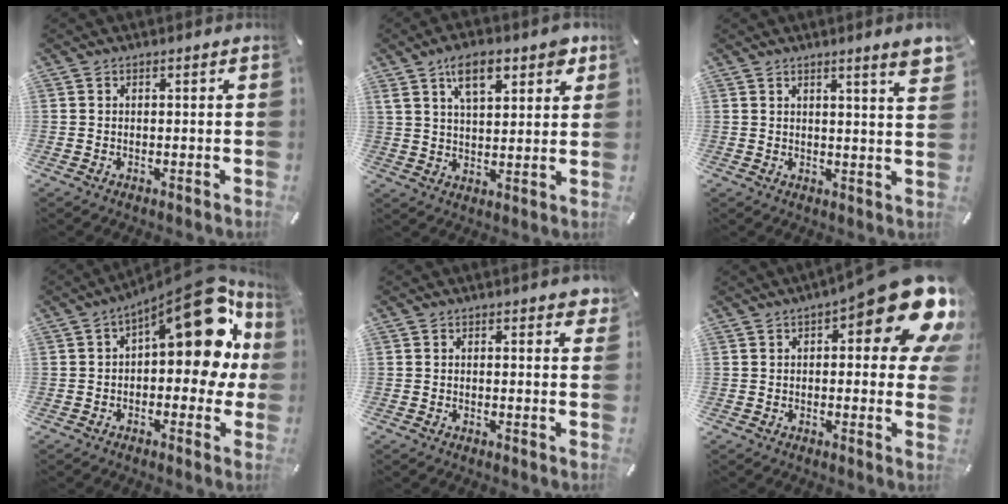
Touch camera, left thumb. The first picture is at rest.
{"total": 10.7, "force": [5.9, 5.2, 7.2], "torque": [-0.113, -0.012, 0.101]}
{"total": 6.1, "force": [3.8, 0.2, 4.8], "torque": [-0.075, -0.021, 0.060]}
{"total": 20.1, "force": [7.6, 9.5, 16.0], "torque": [-0.206, -0.059, 0.122]}
{"total": 1.8, "force": [1.4, 0.6, 0.9], "torque": [-0.005, -0.003, 0.022]}
{"total": 20.0, "force": [9.0, 7.0, 16.4], "torque": [-0.205, -0.061, 0.142]}